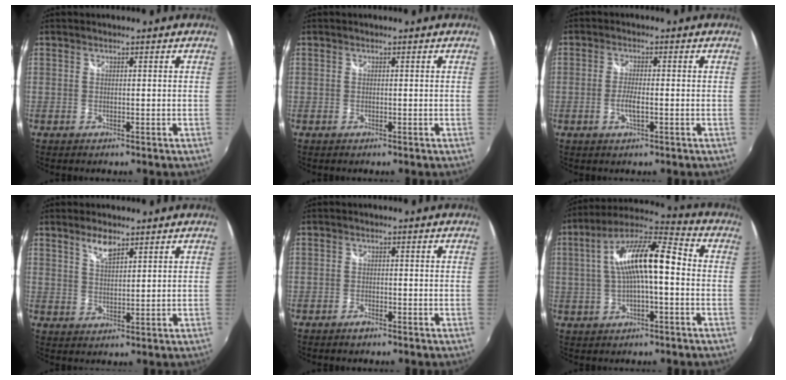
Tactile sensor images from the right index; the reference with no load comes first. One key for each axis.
{"total": 0.0}
{"total": 3.4, "fx": -1.1, "fy": 0.7, "fz": 3.1, "tx": -0.065, "ty": -0.003, "tz": -0.021}
{"total": 3.9, "fx": 2.8, "fy": 1.3, "fz": 2.4, "tx": -0.042, "ty": 0.004, "tz": 0.052}
{"total": 1.4, "fx": -1.2, "fy": 0.5, "fz": 0.6, "tx": -0.014, "ty": -0.001, "tz": -0.025}
{"total": 14.0, "fx": 0.2, "fy": 3.7, "fz": 13.5, "tx": -0.244, "ty": 0.030, "tz": 0.000}